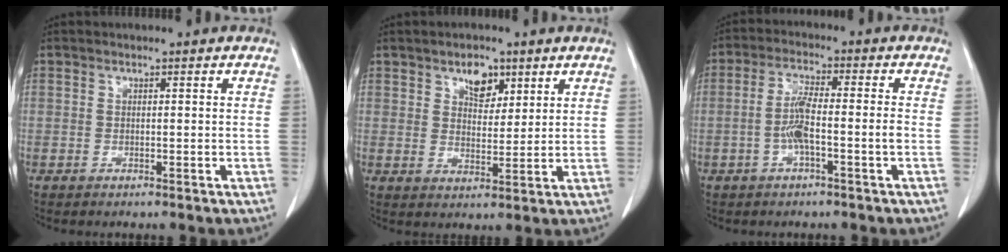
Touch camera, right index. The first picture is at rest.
{"total": 4.9, "force": [2.9, 2.7, 2.8], "torque": [-0.044, 0.001, 0.049]}
{"total": 5.7, "force": [-1.6, 0.3, 5.5], "torque": [-0.115, 0.009, -0.030]}